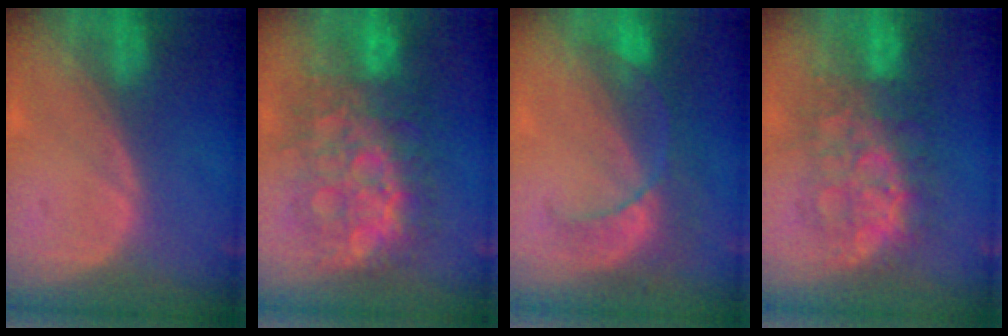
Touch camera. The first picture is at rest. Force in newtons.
{"total": 12.3, "press": 12.3, "slide": 1.3}
{"total": 8.1, "press": 7.2, "slide": 3.6}
{"total": 9.4, "press": 9.3, "slide": 0.6}